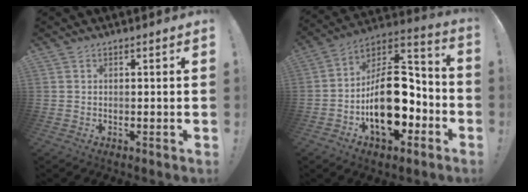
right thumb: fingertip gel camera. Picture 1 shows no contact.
{"total": 22.5, "force": [-5.7, 13.3, 17.2], "torque": [-0.254, 0.039, -0.078]}